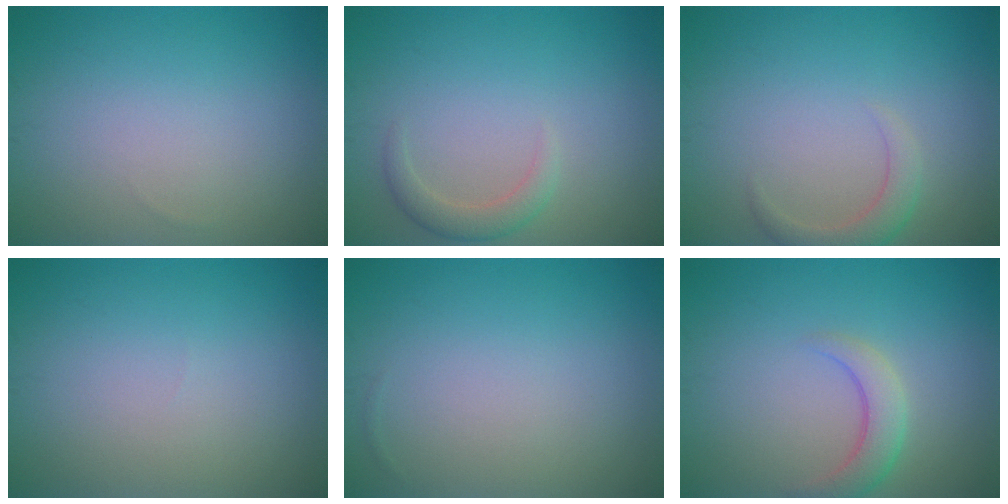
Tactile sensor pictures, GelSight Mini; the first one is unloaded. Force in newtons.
{"total": 2.0, "press": 2.0, "slide": 0.2}
{"total": 2.2, "press": 2.2, "slide": 0.2}
{"total": 0.0}
{"total": 0.0}
{"total": 2.7, "press": 2.7, "slide": 0.3}